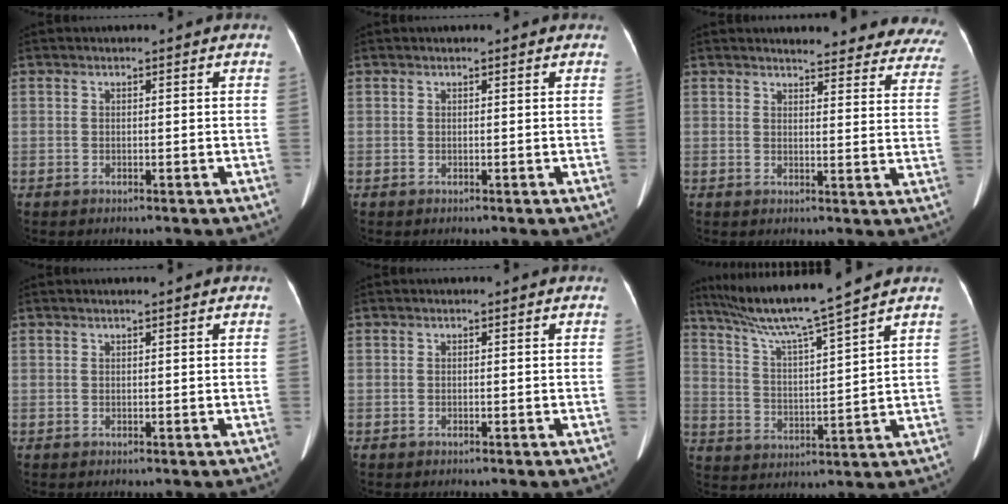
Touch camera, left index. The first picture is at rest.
{"total": 0.9, "force": [0.8, 0.1, 0.4], "torque": [-0.011, 0.012, 0.009]}
{"total": 18.3, "force": [17.3, 3.7, 4.6], "torque": [-0.025, -0.065, 0.171]}
{"total": 1.0, "force": [0.9, -0.1, 0.6], "torque": [-0.010, 0.012, 0.017]}
{"total": 0.0}
{"total": 12.4, "force": [10.5, -2.1, 6.3], "torque": [-0.115, 0.006, 0.188]}